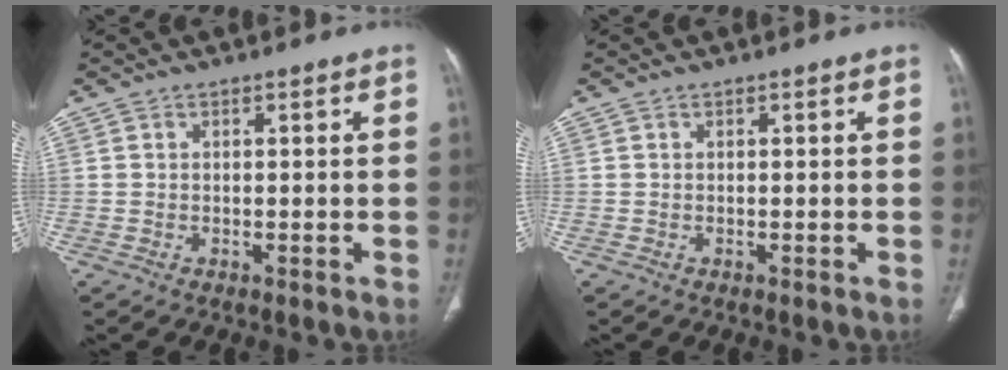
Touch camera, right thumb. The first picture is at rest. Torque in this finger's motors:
{"motor_torque": [0.00, 0.00, 0.00, 0.00, 0.00]}